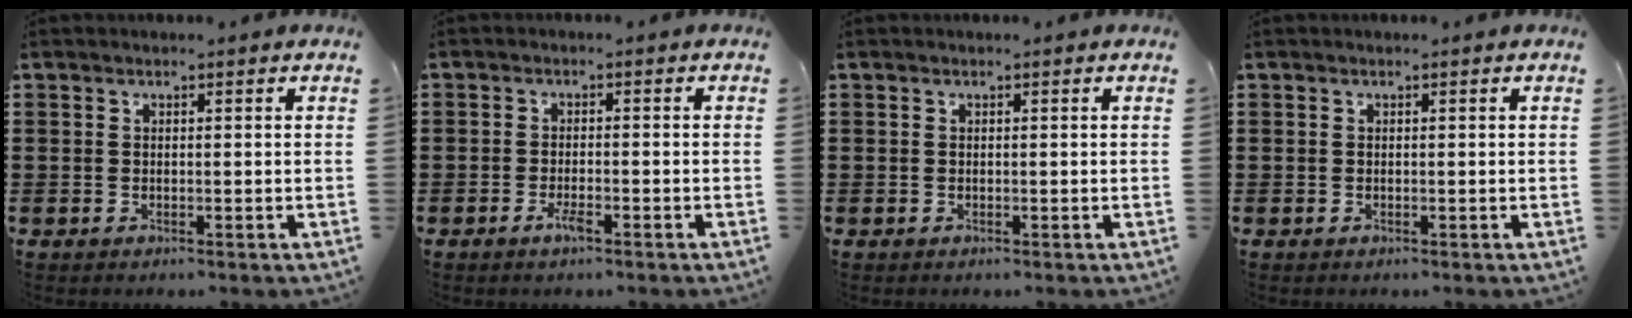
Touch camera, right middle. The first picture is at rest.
{"total": 2.2, "force": [-1.4, 0.5, 1.6], "torque": [-0.043, -0.007, -0.029]}
{"total": 0.0}
{"total": 0.0}